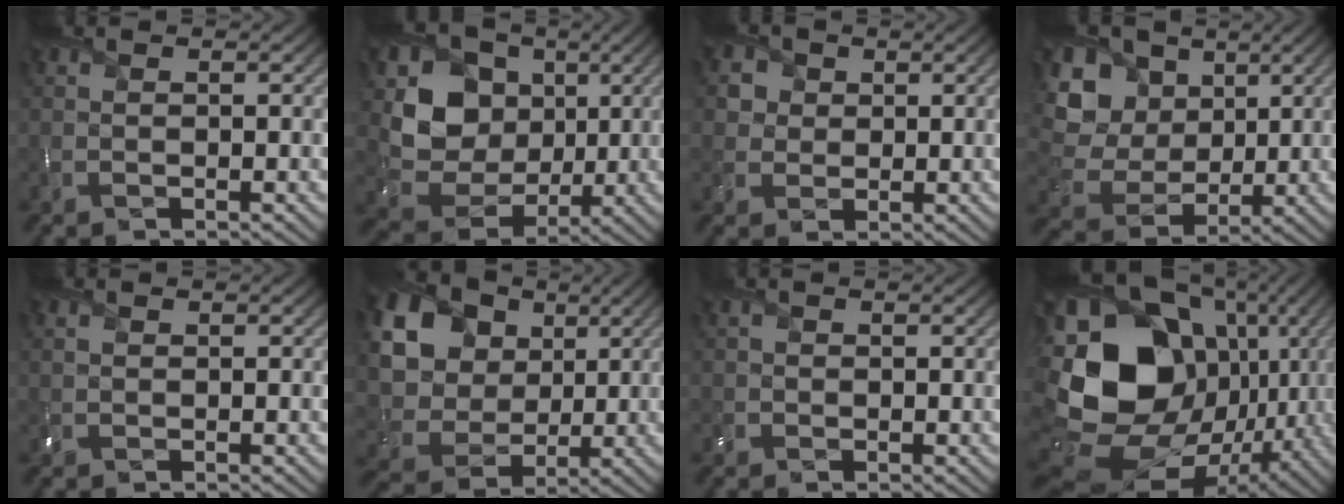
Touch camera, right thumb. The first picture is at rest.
{"total": 11.6, "force": [2.5, 9.8, 5.7], "torque": [-0.133, -0.007, 0.031]}
{"total": 3.5, "force": [1.2, 3.2, 1.0], "torque": [-0.044, -0.001, 0.024]}
{"total": 12.6, "force": [4.1, 10.1, 6.5], "torque": [-0.208, 0.032, 0.081]}
{"total": 1.1, "force": [0.5, 0.6, 0.7], "torque": [-0.022, 0.004, 0.010]}
{"total": 21.1, "force": [8.1, 16.6, 10.2], "torque": [-0.295, 0.023, 0.178]}
{"total": 1.2, "force": [0.1, 1.1, 0.3], "torque": [-0.012, 0.001, -0.001]}
{"total": 22.7, "force": [0.9, 17.7, 14.3], "torque": [-0.328, -0.033, 0.046]}